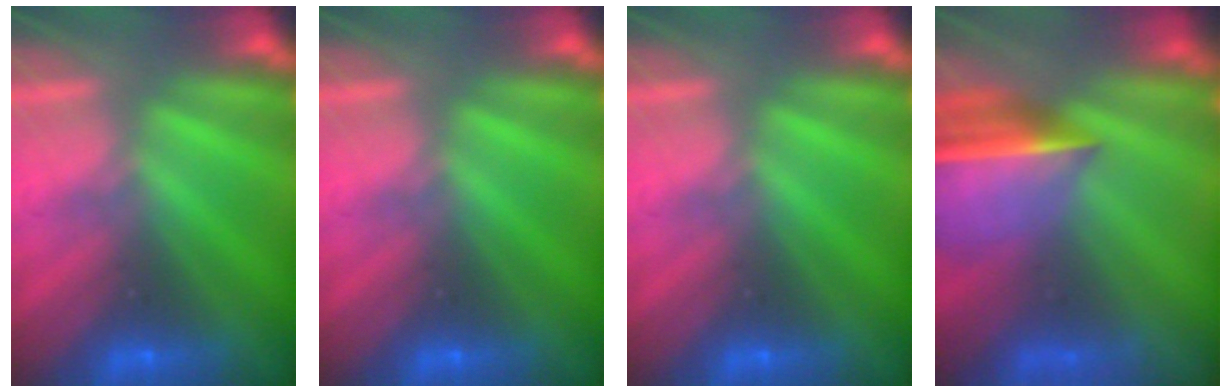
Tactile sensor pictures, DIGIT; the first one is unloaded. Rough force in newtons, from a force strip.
{"total": 0.0}
{"total": 0.0}
{"total": 7.6}